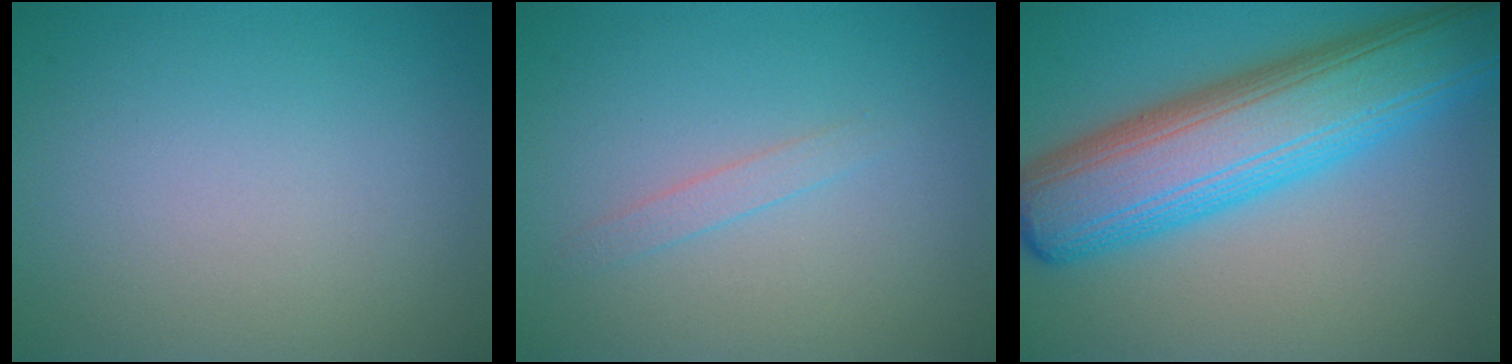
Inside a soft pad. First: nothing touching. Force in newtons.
{"total": 1.0, "press": 1.0, "slide": 0.0}
{"total": 11.6, "press": 11.6, "slide": 0.2}